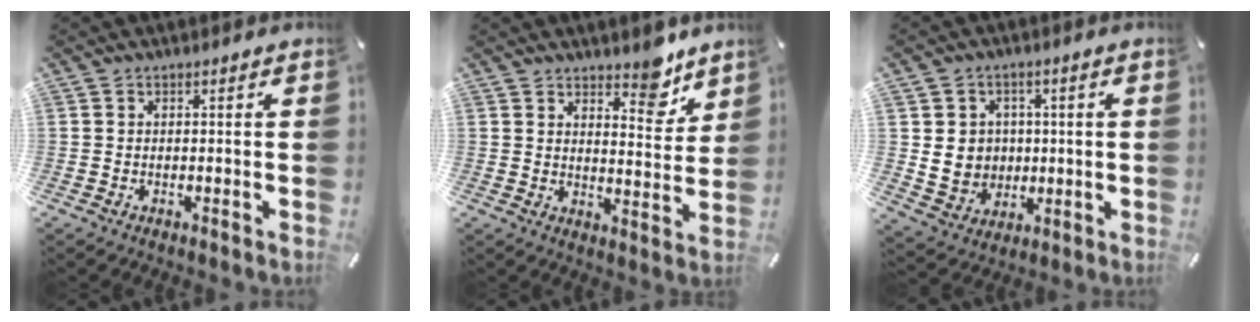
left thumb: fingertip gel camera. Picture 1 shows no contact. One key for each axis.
{"total": 8.4, "fx": 6.4, "fy": 4.0, "fz": 3.6, "tx": -0.013, "ty": -0.057, "tz": 0.104}
{"total": 8.0, "fx": 0.7, "fy": 7.8, "fz": 1.8, "tx": -0.031, "ty": -0.003, "tz": 0.018}